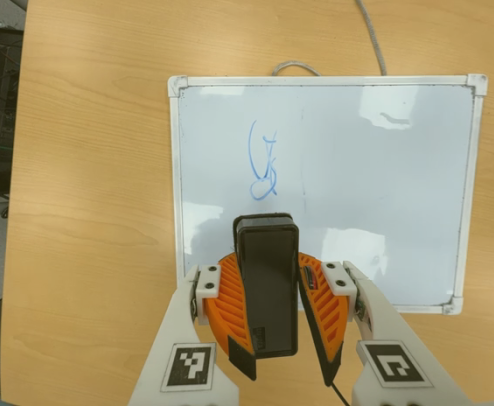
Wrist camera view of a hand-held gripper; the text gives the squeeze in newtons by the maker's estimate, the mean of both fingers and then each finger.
{"total": 11.5, "left": 11.2, "right": 11.9}